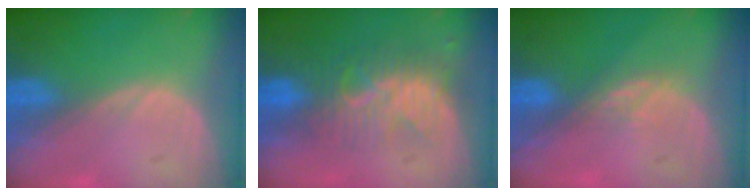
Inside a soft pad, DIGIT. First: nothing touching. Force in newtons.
{"total": 8.5, "press": 7.7, "slide": 3.6}
{"total": 2.5, "press": 2.1, "slide": 1.4}